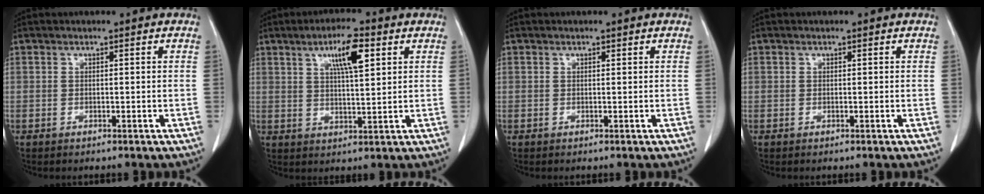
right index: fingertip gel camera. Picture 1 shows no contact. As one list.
[{"total": 7.6, "force": [3.4, 1.5, 6.6], "torque": [-0.114, 0.005, 0.057]}, {"total": 0.0}, {"total": 0.0}]